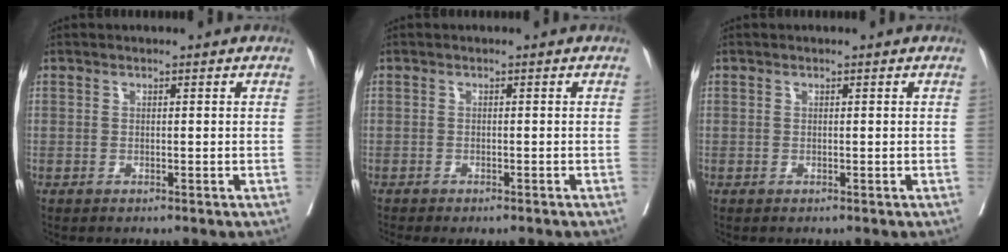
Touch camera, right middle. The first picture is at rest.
{"total": 3.5, "force": [-3.1, 0.8, 1.5], "torque": [-0.008, -0.006, -0.043]}
{"total": 0.0}